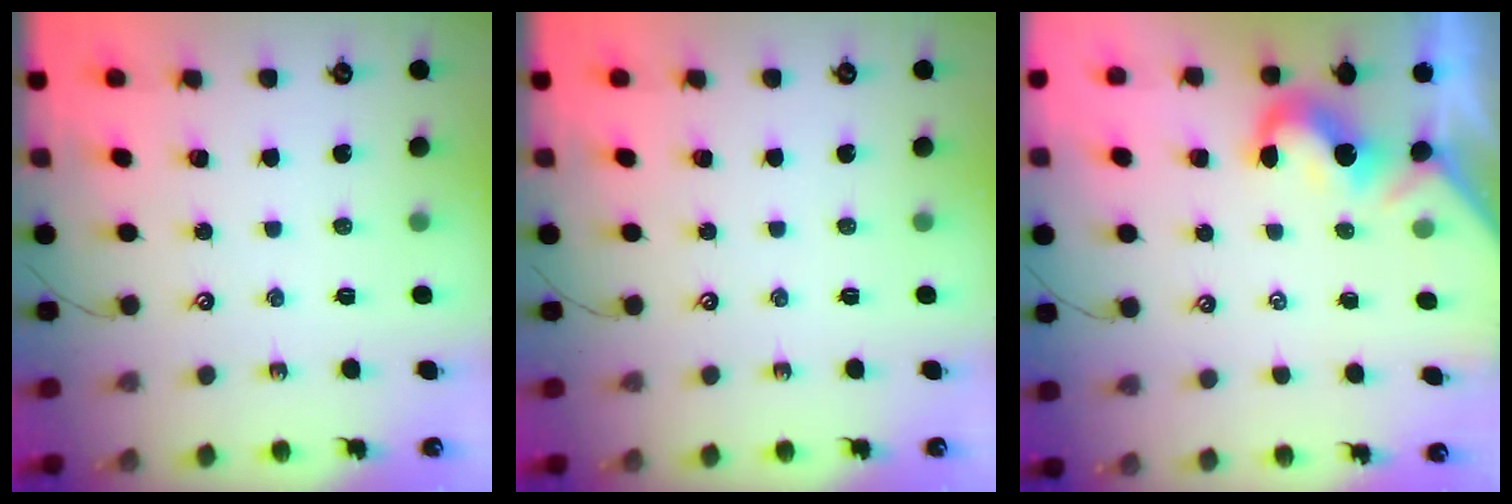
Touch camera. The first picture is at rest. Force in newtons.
{"total": 0.0}
{"total": 1.4, "press": 1.2, "slide": 0.8}